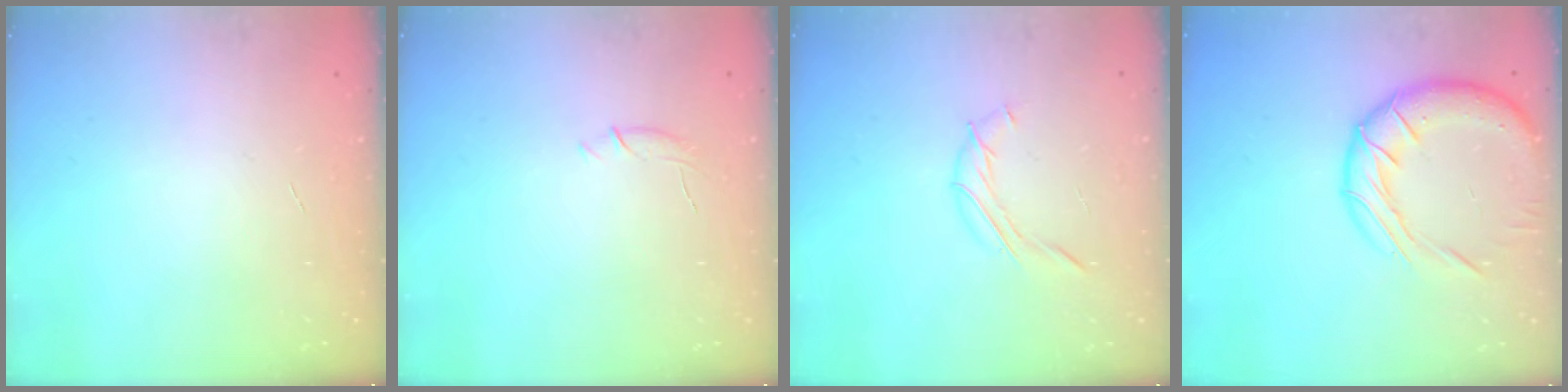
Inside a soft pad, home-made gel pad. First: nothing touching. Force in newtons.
{"total": 5.3, "press": 5.2, "slide": 1.2}
{"total": 7.4, "press": 7.3, "slide": 1.3}
{"total": 15.2, "press": 15.0, "slide": 2.2}